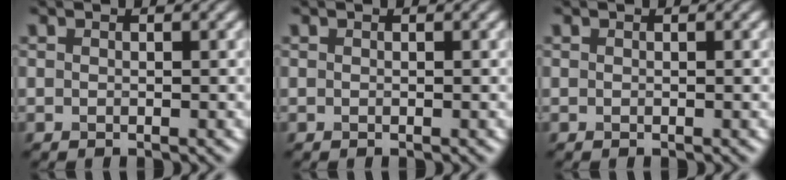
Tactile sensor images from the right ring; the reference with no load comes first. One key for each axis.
{"total": 0.0}
{"total": 0.0}